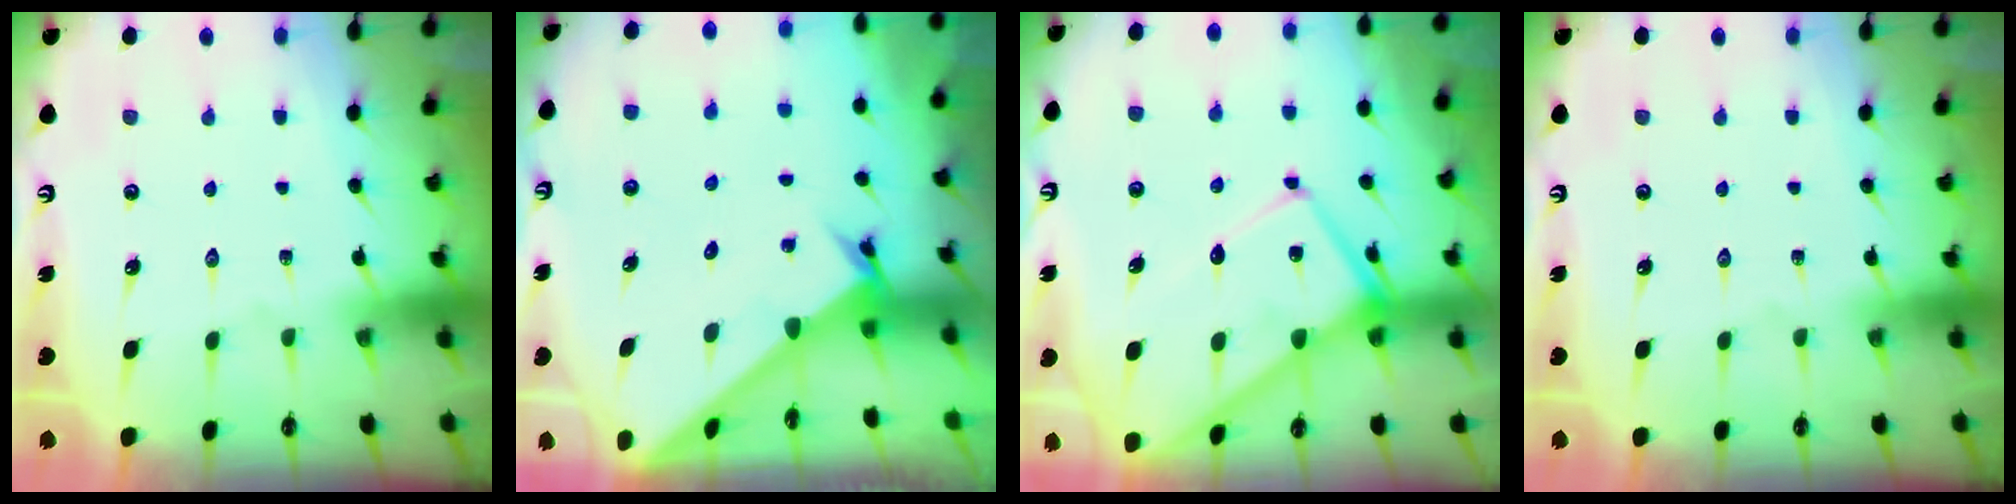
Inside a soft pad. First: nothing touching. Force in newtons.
{"total": 2.3, "press": 2.3, "slide": 0.0}
{"total": 12.5, "press": 12.4, "slide": 1.3}
{"total": 0.0}